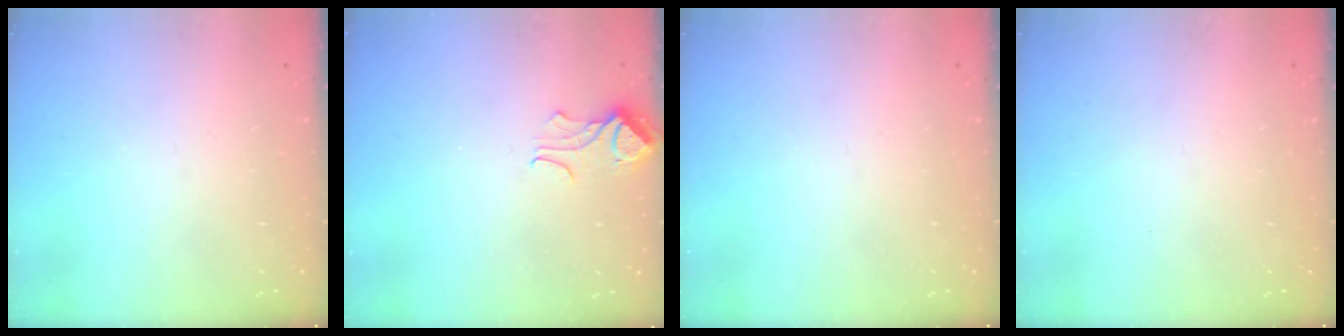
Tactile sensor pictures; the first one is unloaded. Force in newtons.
{"total": 1.8, "press": 1.7, "slide": 0.7}
{"total": 0.0}
{"total": 0.0}